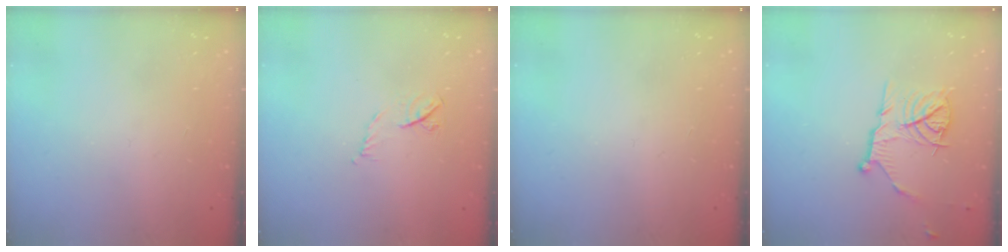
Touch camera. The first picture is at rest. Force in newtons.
{"total": 5.2, "press": 5.1, "slide": 0.8}
{"total": 0.0}
{"total": 11.2, "press": 11.2, "slide": 0.8}